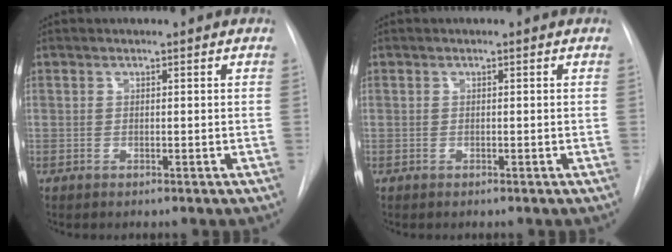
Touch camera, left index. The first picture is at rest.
{"total": 0.0}